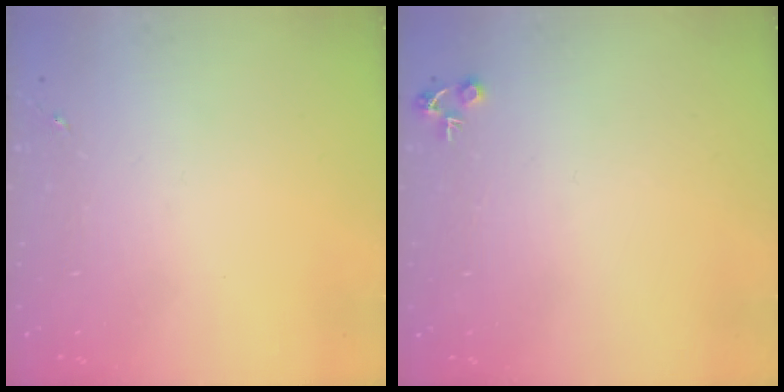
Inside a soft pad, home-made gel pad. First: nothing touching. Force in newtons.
{"total": 4.7, "press": 4.7, "slide": 0.2}